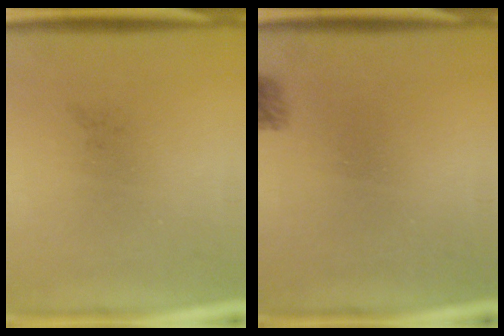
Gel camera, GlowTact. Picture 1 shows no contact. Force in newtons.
{"total": 1.6}